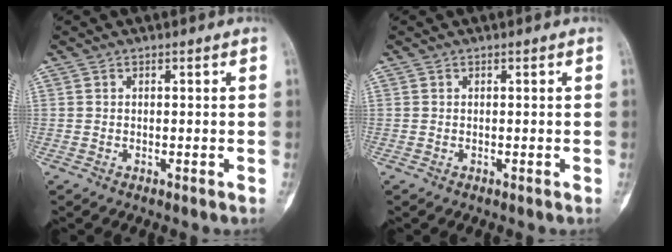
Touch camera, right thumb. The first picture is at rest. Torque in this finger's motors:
{"motor_torque": [0.00, 0.00, 0.00, 0.00, 0.00]}